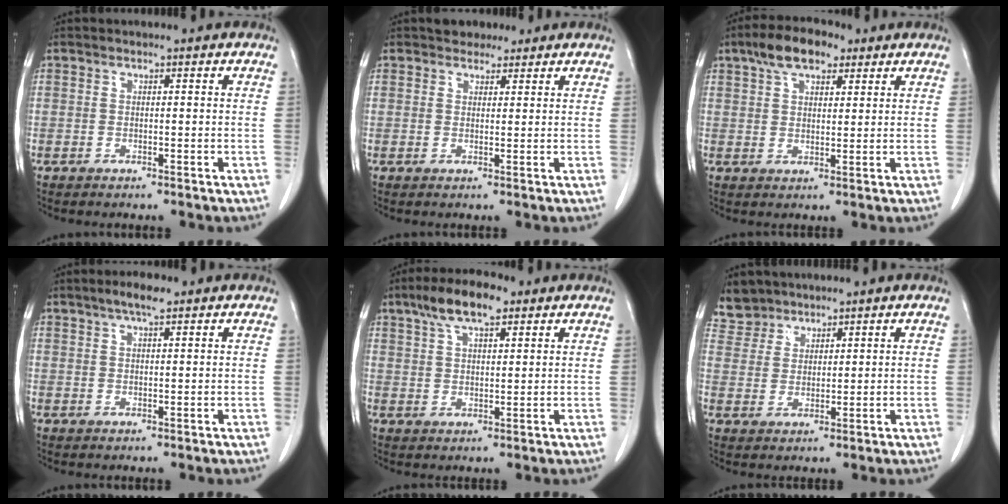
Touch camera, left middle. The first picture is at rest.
{"total": 2.8, "force": [2.3, 1.6, 0.6], "torque": [-0.010, 0.009, 0.034]}
{"total": 7.5, "force": [4.7, 3.3, 4.9], "torque": [-0.092, 0.023, 0.082]}
{"total": 3.3, "force": [2.4, 0.7, 2.2], "torque": [-0.045, 0.006, 0.041]}
{"total": 8.0, "force": [5.2, 2.4, 5.6], "torque": [-0.110, 0.017, 0.091]}
{"total": 4.8, "force": [4.2, 2.3, -0.5], "torque": [0.013, 0.006, 0.083]}